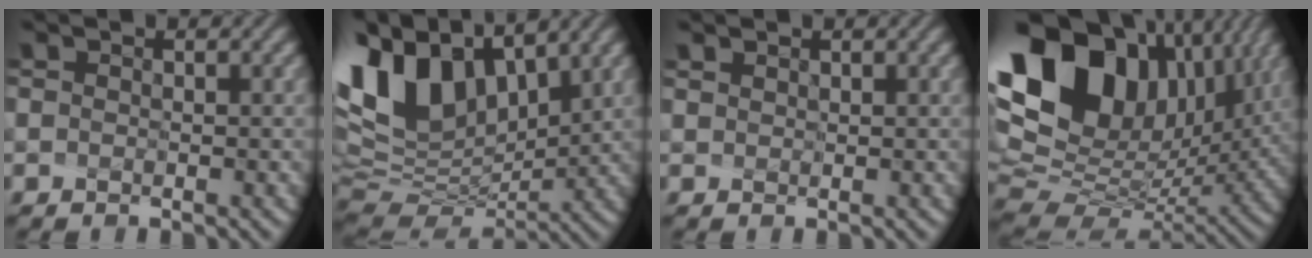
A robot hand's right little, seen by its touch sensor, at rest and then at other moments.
{"total": 11.5, "force": [4.8, 6.9, 7.9], "torque": [-0.182, 0.016, 0.101]}
{"total": 0.6, "force": [0.5, 0.3, 0.1], "torque": [-0.010, 0.006, 0.015]}
{"total": 17.2, "force": [7.0, 11.3, 10.9], "torque": [-0.235, 0.026, 0.147]}